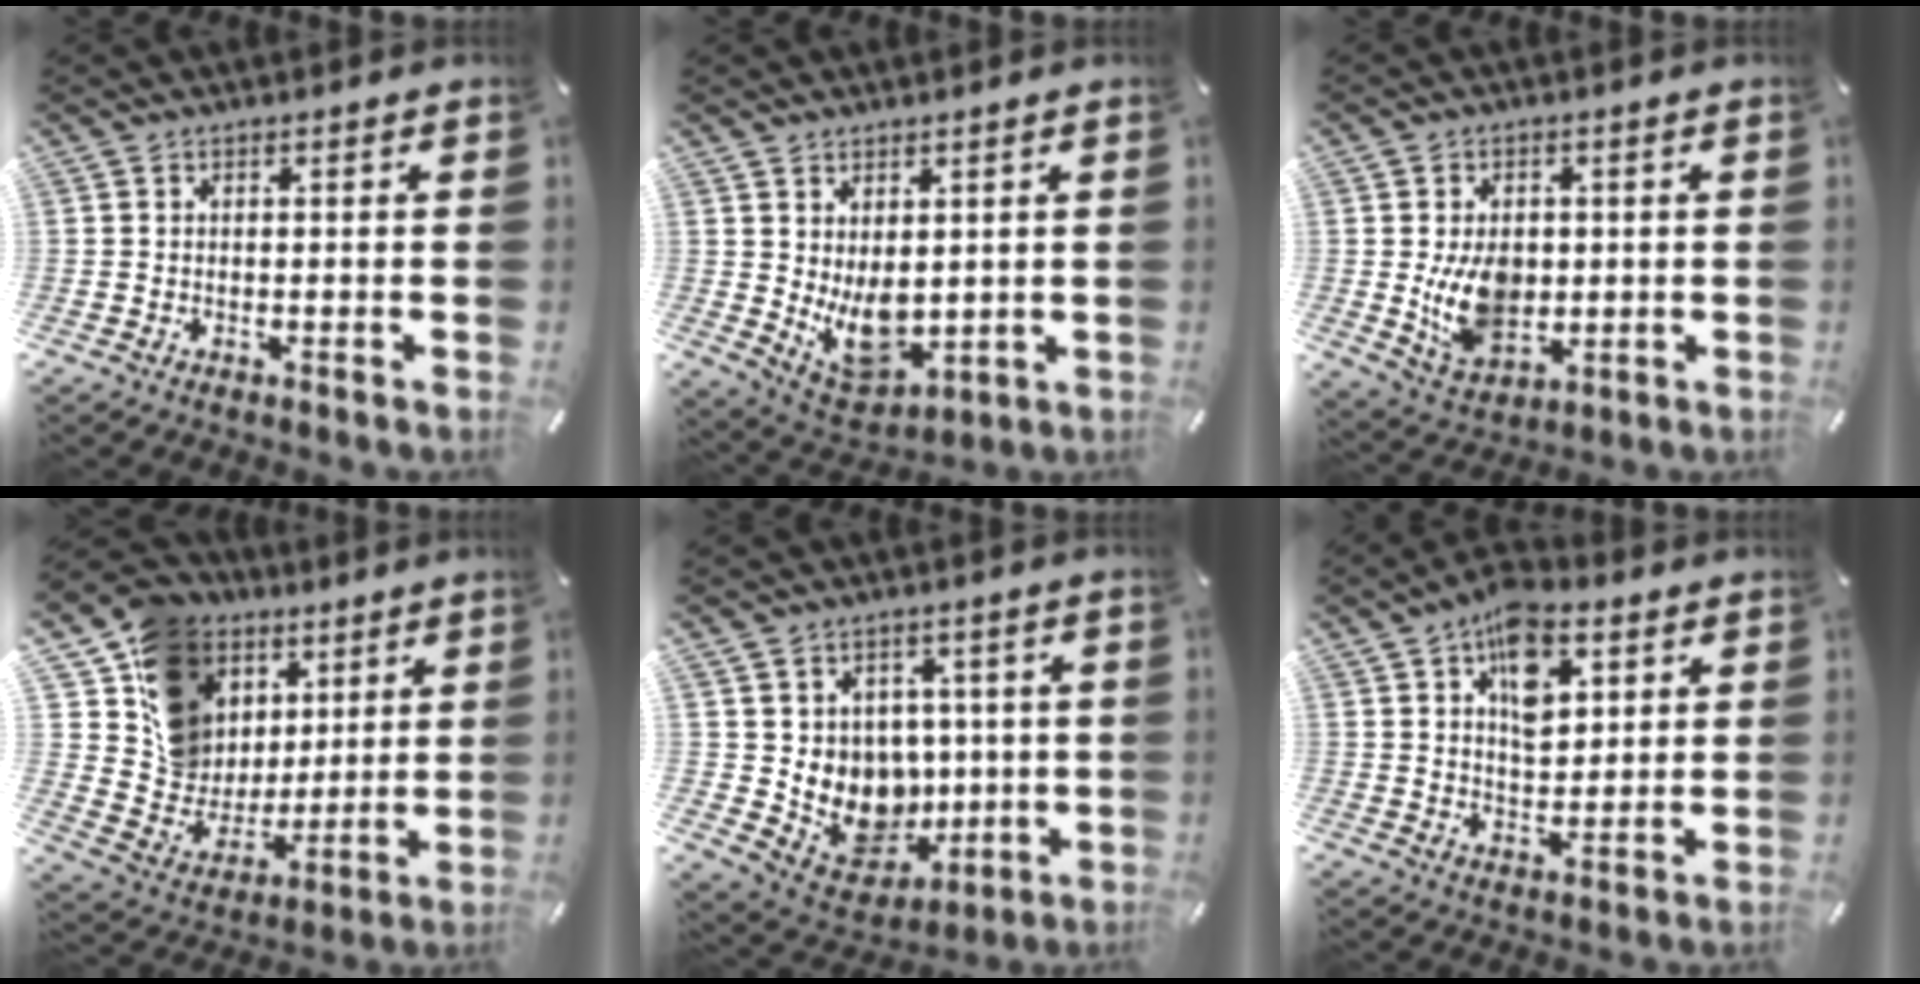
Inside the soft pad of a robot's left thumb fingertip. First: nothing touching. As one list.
[{"total": 9.1, "force": [1.2, 6.7, 6.1], "torque": [-0.102, -0.027, 0.031]}, {"total": 10.5, "force": [0.1, 8.0, 6.9], "torque": [-0.120, -0.006, 0.000]}, {"total": 15.7, "force": [7.1, 13.4, 4.0], "torque": [-0.074, -0.047, 0.141]}, {"total": 11.0, "force": [0.6, 10.5, 3.3], "torque": [-0.061, -0.025, 0.031]}, {"total": 11.7, "force": [5.7, 7.1, 7.3], "torque": [-0.100, -0.021, 0.098]}]